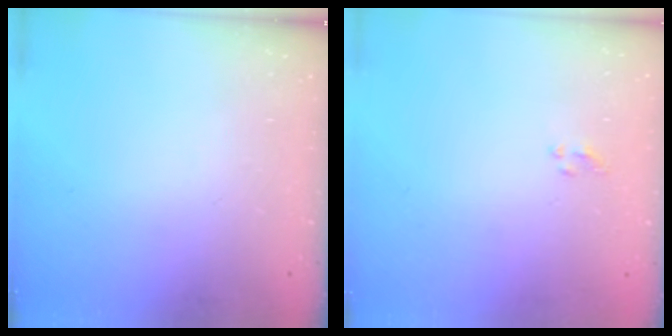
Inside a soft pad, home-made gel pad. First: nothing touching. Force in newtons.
{"total": 1.3, "press": 1.2, "slide": 0.5}